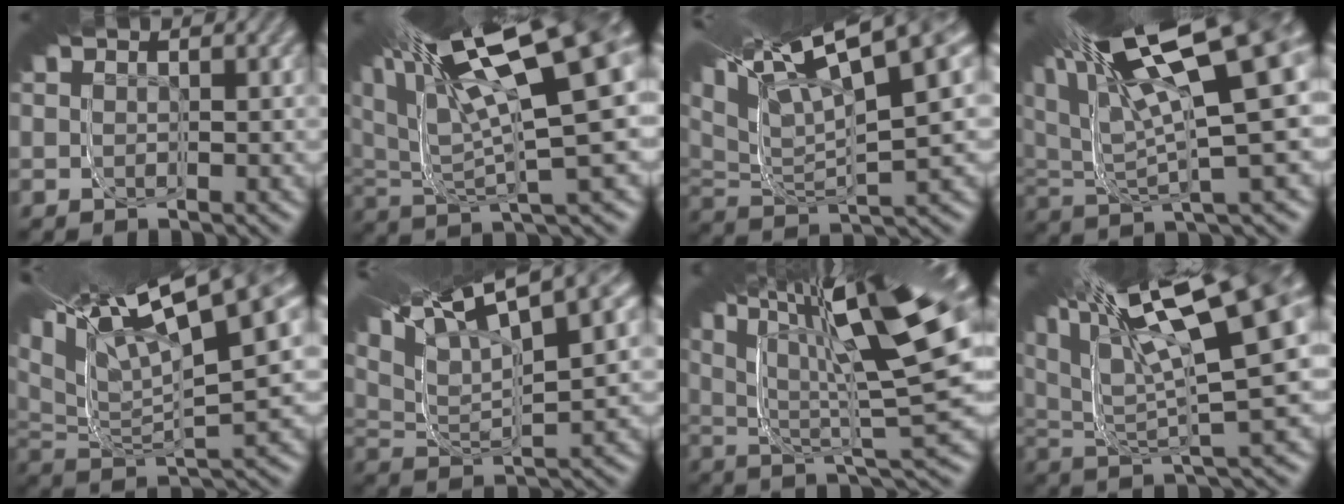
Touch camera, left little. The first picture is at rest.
{"total": 14.8, "force": [3.1, 6.1, 13.1], "torque": [-0.190, 0.052, 0.031]}
{"total": 11.6, "force": [4.4, 4.0, 10.0], "torque": [-0.143, 0.070, 0.041]}
{"total": 13.3, "force": [2.7, 5.2, 11.9], "torque": [-0.173, 0.051, 0.029]}
{"total": 12.8, "force": [4.0, 4.6, 11.2], "torque": [-0.158, 0.073, 0.032]}
{"total": 10.6, "force": [4.7, 4.1, 8.6], "torque": [-0.138, 0.072, 0.044]}
{"total": 14.5, "force": [6.1, 2.0, 13.0], "torque": [-0.169, 0.082, 0.069]}
{"total": 13.0, "force": [4.2, 4.0, 11.6], "torque": [-0.159, 0.064, 0.045]}